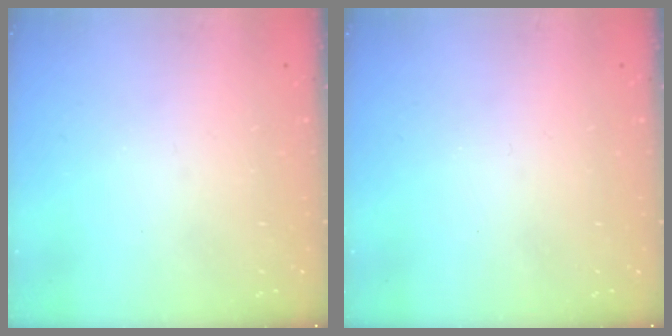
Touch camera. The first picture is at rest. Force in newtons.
{"total": 0.0}